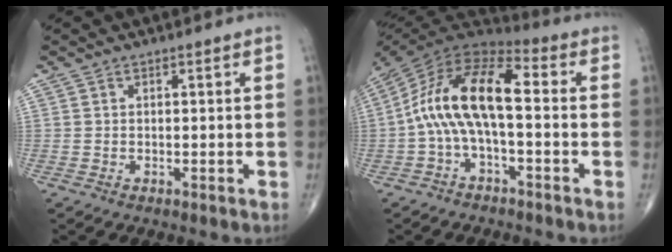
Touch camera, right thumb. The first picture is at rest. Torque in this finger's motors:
{"motor_torque": [2.16, 2.26, 0.71, -0.69, 0.48]}